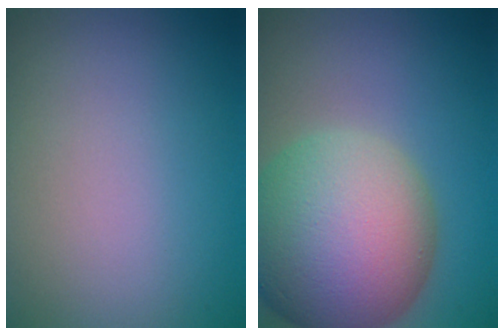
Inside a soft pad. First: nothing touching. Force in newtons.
{"total": 13.5, "press": 13.4, "slide": 0.6}